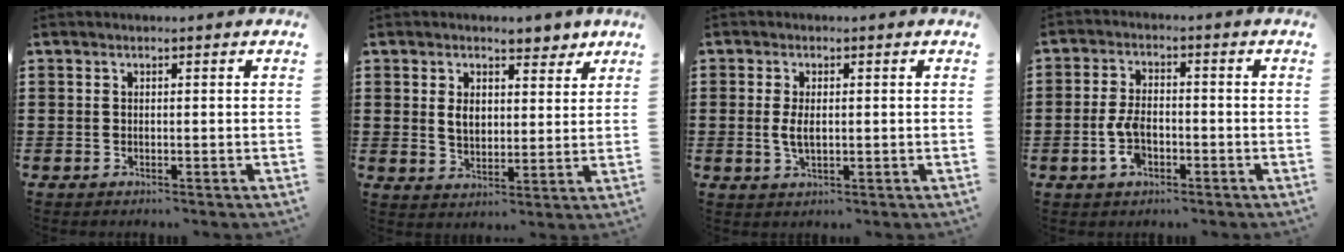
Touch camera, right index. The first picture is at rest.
{"total": 5.3, "force": [2.8, 3.6, 2.7], "torque": [-0.047, -0.004, 0.044]}
{"total": 3.2, "force": [0.1, 1.6, 2.8], "torque": [-0.065, 0.002, -0.001]}
{"total": 5.3, "force": [-1.7, 2.8, 4.2], "torque": [-0.102, -0.002, -0.036]}